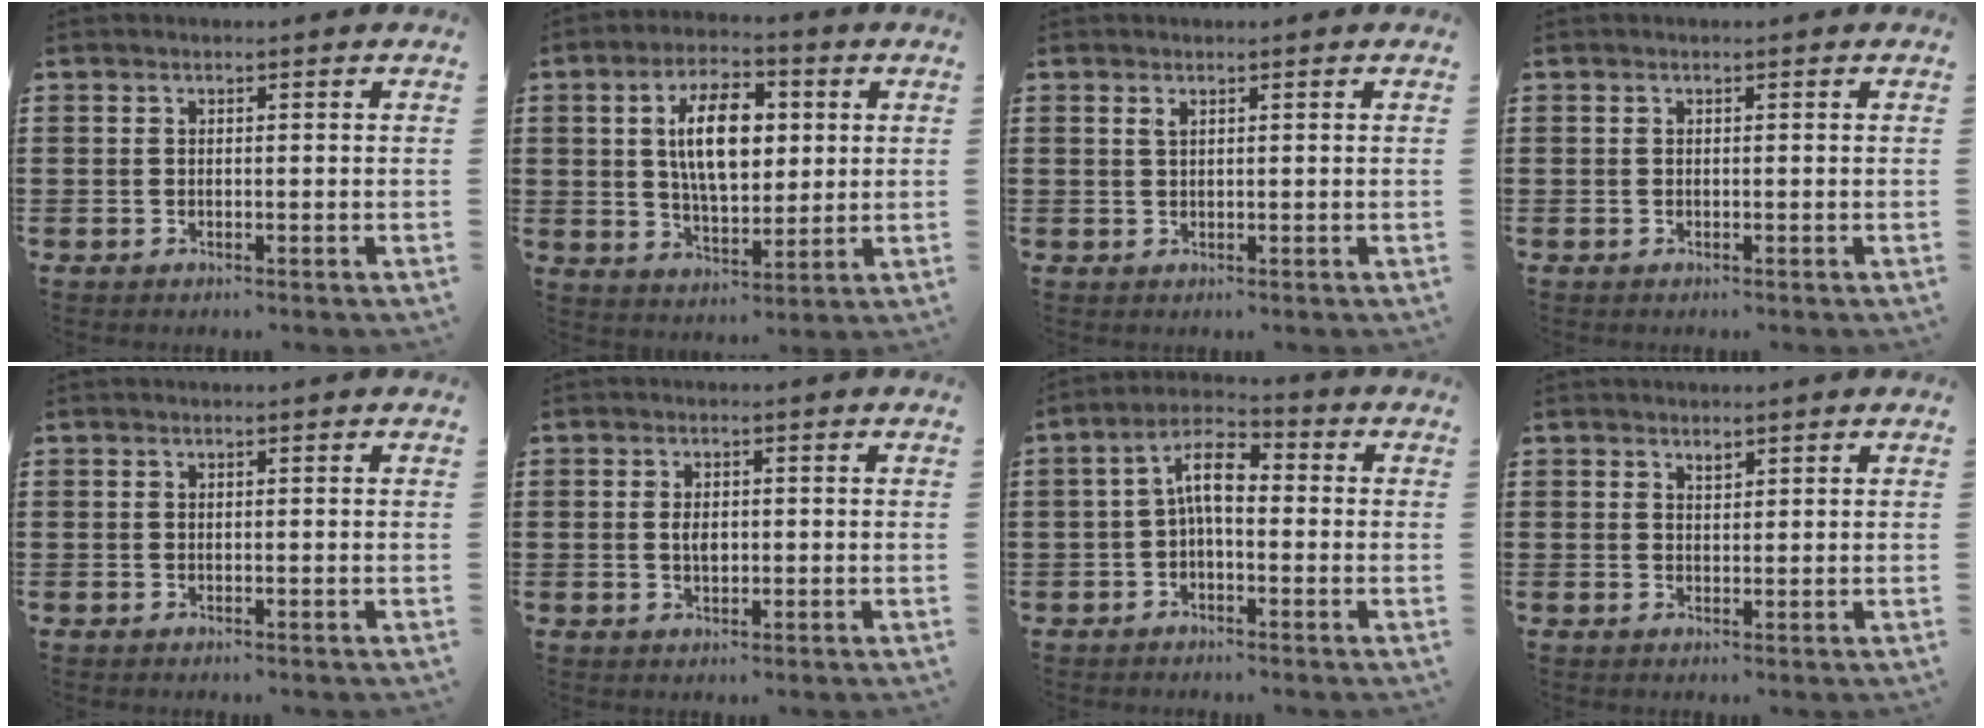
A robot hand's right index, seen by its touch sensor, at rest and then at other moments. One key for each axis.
{"total": 10.4, "fx": 2.3, "fy": 4.9, "fz": 8.8, "tx": -0.154, "ty": 0.007, "tz": 0.035}
{"total": 1.0, "fx": 0.6, "fy": 0.4, "fz": 0.7, "tx": -0.016, "ty": 0.003, "tz": 0.010}
{"total": 0.0}
{"total": 0.0}
{"total": 2.3, "fx": -0.1, "fy": 1.4, "fz": 1.9, "tx": -0.030, "ty": 0.004, "tz": -0.004}
{"total": 6.7, "fx": 0.0, "fy": 2.8, "fz": 6.1, "tx": -0.131, "ty": 0.010, "tz": -0.006}
{"total": 1.0, "fx": 0.9, "fy": 0.3, "fz": 0.3, "tx": -0.009, "ty": -0.002, "tz": 0.018}